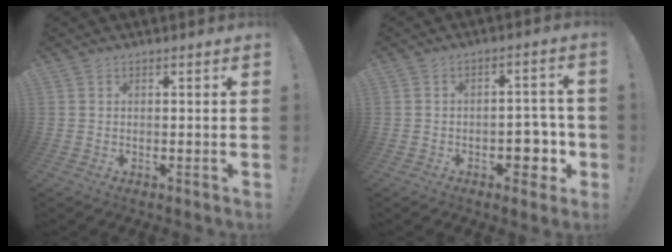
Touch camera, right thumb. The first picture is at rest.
{"total": 8.0, "force": [-2.8, 5.3, 5.2], "torque": [-0.039, 0.007, -0.044]}